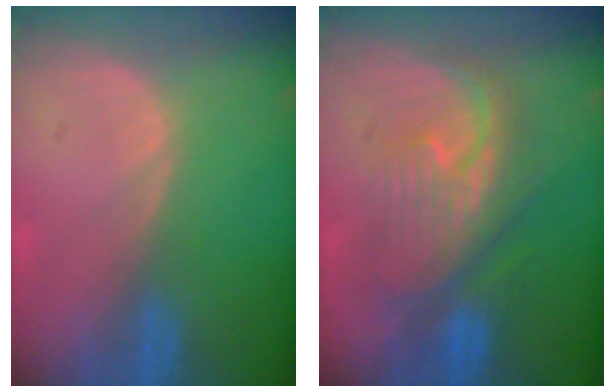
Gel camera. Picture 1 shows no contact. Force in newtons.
{"total": 8.2, "press": 8.2, "slide": 0.6}